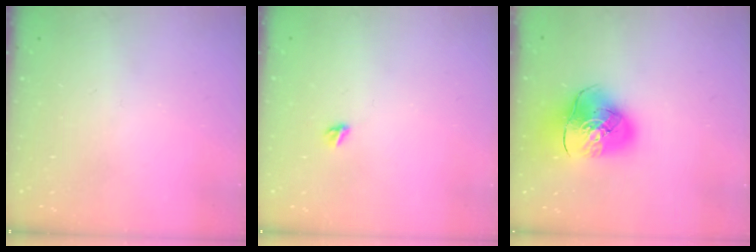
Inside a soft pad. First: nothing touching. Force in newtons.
{"total": 4.2, "press": 4.2, "slide": 0.5}
{"total": 12.9, "press": 12.8, "slide": 1.8}